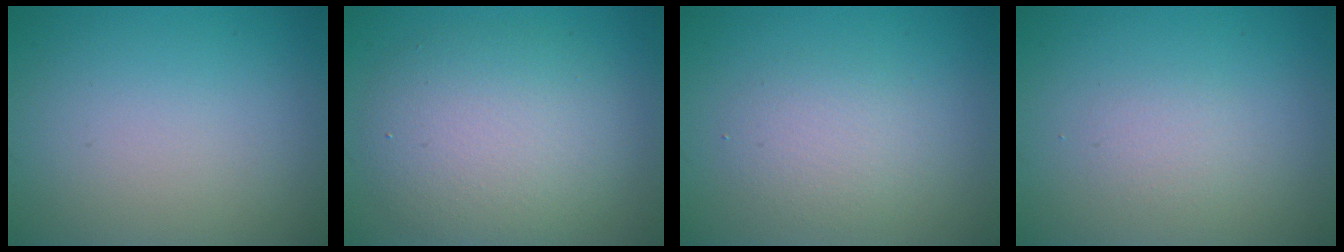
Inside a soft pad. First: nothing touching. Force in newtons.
{"total": 6.2, "press": 6.2, "slide": 0.7}
{"total": 2.5, "press": 2.5, "slide": 0.1}
{"total": 1.2, "press": 1.2, "slide": 0.1}